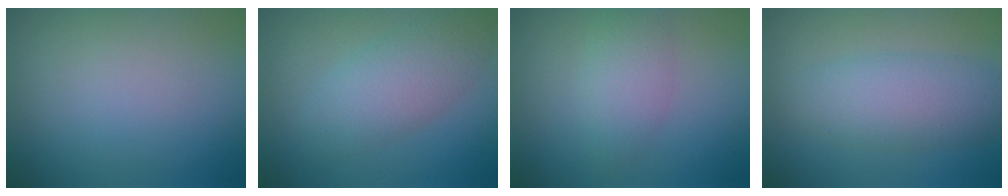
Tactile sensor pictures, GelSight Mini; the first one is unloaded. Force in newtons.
{"total": 4.2, "press": 4.2, "slide": 0.0}
{"total": 2.8, "press": 2.8, "slide": 0.1}
{"total": 4.8, "press": 4.8, "slide": 0.2}